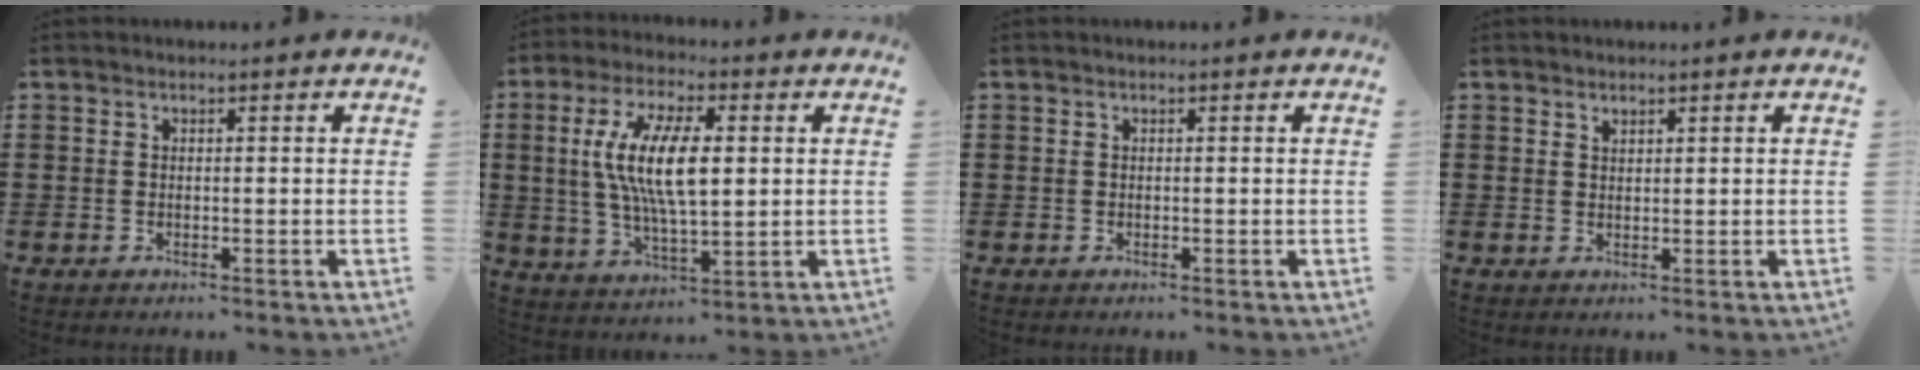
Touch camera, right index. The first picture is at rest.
{"total": 11.1, "force": [1.3, 3.9, 10.4], "torque": [-0.214, 0.006, 0.017]}
{"total": 0.0}
{"total": 1.0, "force": [0.9, 0.4, 0.1], "torque": [-0.002, 0.001, 0.018]}